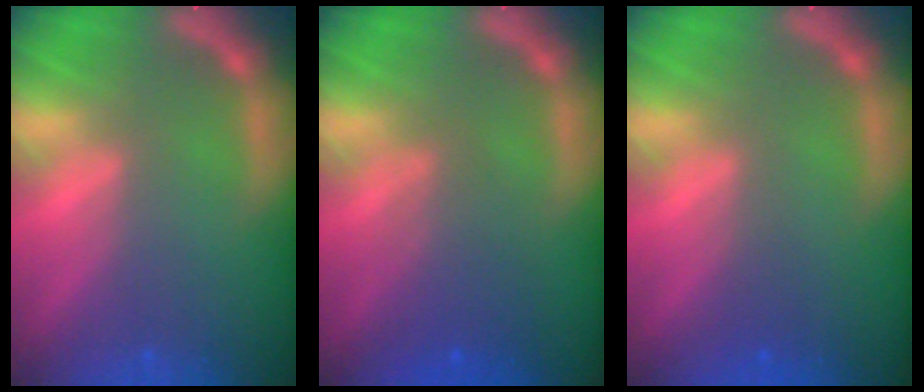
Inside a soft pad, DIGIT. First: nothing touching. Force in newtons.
{"total": 3.6}
{"total": 0.9}